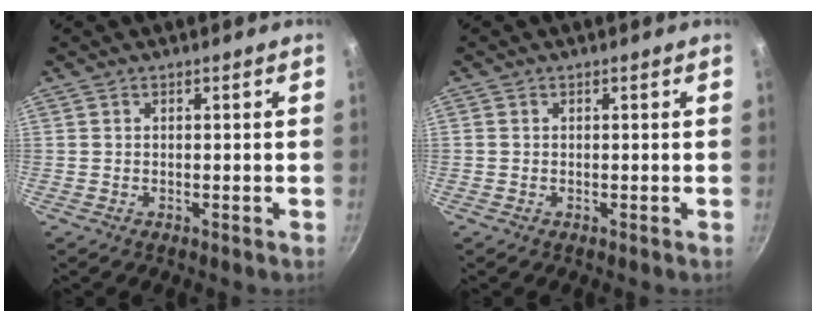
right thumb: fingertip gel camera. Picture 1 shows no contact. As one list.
[{"total": 0.0}]